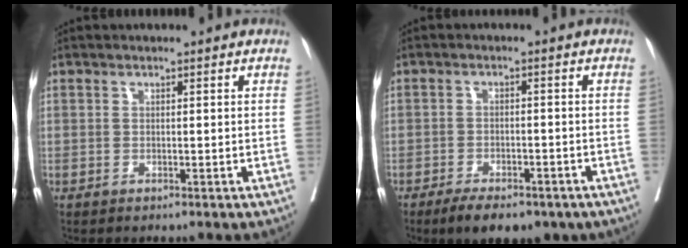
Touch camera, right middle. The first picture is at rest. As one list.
[{"total": 8.8, "force": [-6.4, 3.5, 4.9], "torque": [-0.060, -0.002, -0.089]}]